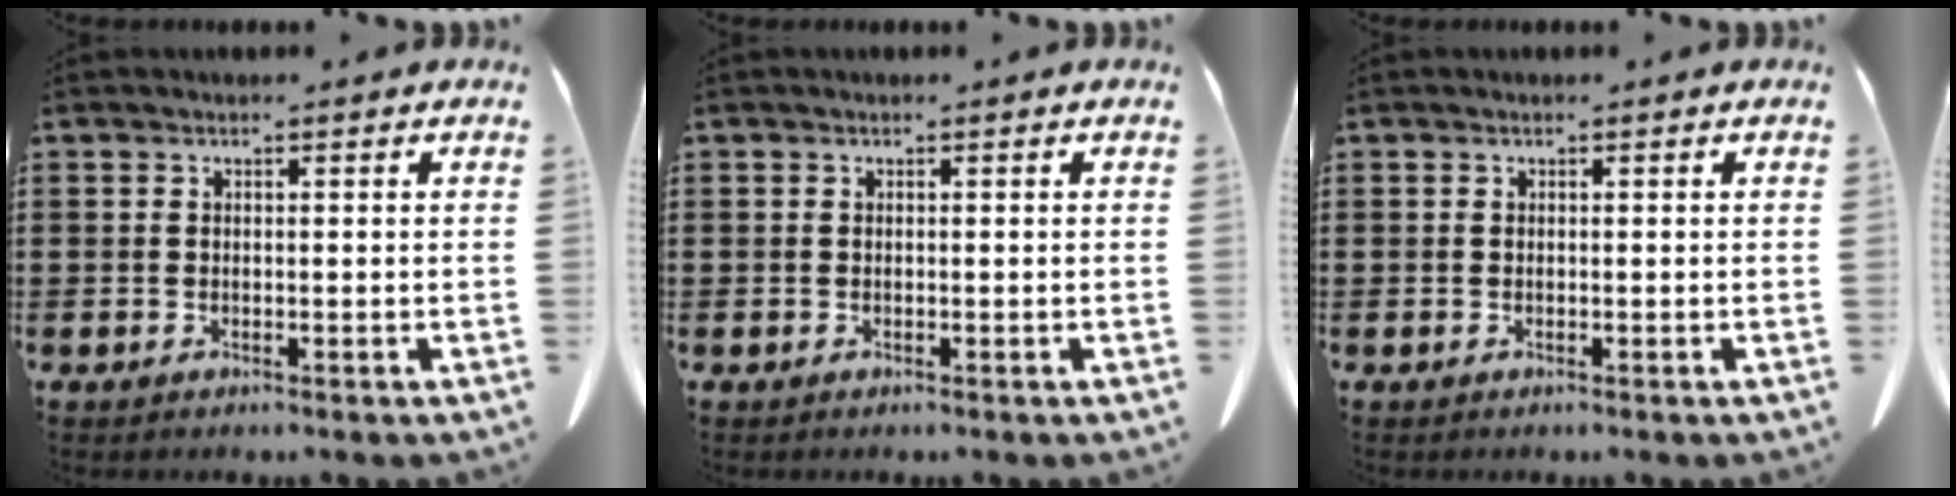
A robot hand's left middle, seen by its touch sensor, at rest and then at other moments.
{"total": 0.0}
{"total": 0.0}